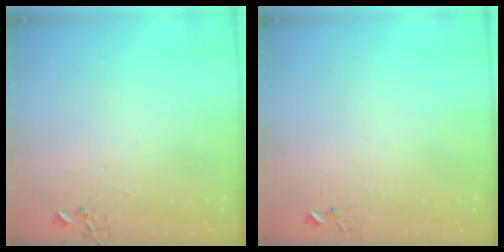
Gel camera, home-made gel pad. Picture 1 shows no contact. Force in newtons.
{"total": 7.0, "press": 7.0, "slide": 0.6}